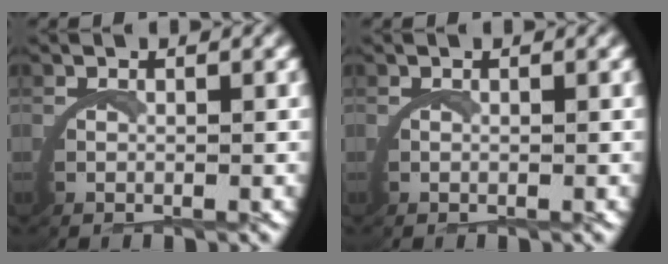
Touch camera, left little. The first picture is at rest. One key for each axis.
{"total": 0.0}